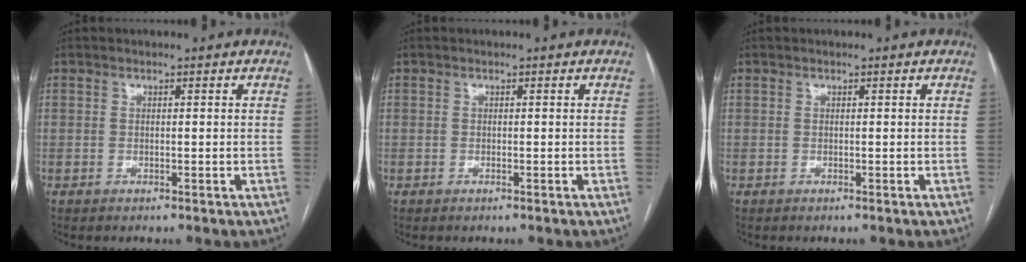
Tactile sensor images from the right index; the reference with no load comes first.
{"total": 0.0}
{"total": 0.0}